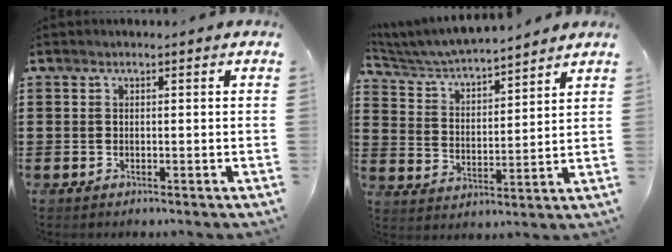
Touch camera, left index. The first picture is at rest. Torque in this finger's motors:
{"motor_torque": [1.07, -1.07, 0.07, 0.04]}